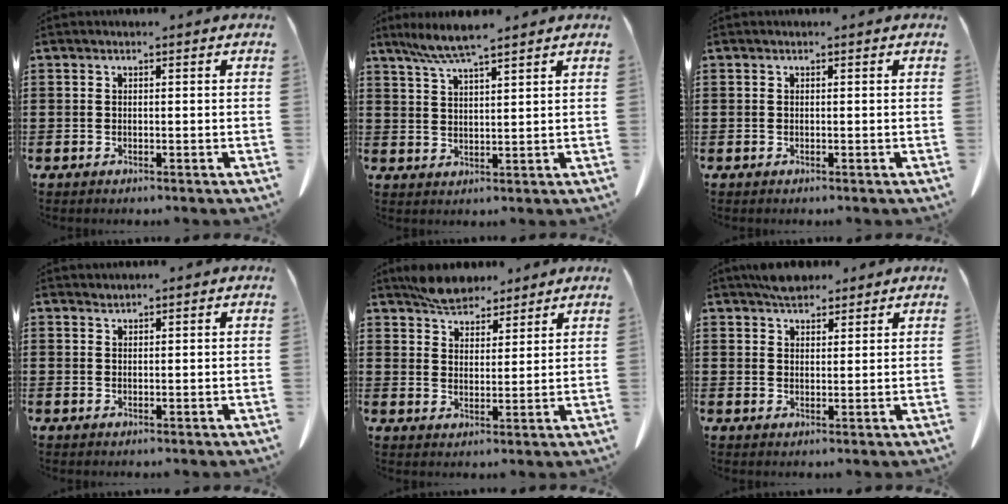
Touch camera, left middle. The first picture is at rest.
{"total": 5.6, "force": [4.3, 0.2, 3.5], "torque": [-0.080, -0.008, 0.077]}
{"total": 0.0}
{"total": 0.8, "force": [0.8, 0.0, 0.0], "torque": [-0.002, -0.002, 0.017]}
{"total": 5.4, "force": [5.0, 1.8, 0.9], "torque": [-0.033, -0.009, 0.097]}
{"total": 3.6, "force": [3.1, 1.3, 1.2], "torque": [-0.022, -0.002, 0.057]}